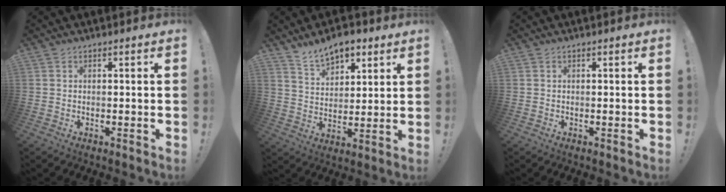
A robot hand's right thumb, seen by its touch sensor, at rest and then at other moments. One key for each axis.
{"total": 9.2, "fx": 6.9, "fy": 5.0, "fz": 3.5, "tx": -0.053, "ty": -0.040, "tz": 0.131}
{"total": 0.0}